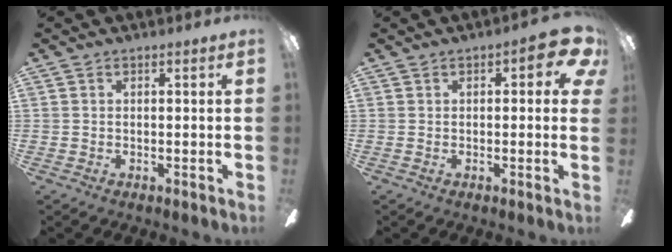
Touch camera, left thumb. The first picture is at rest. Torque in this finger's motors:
{"motor_torque": [-0.14, 0.30, 0.83, -0.19, 0.05]}